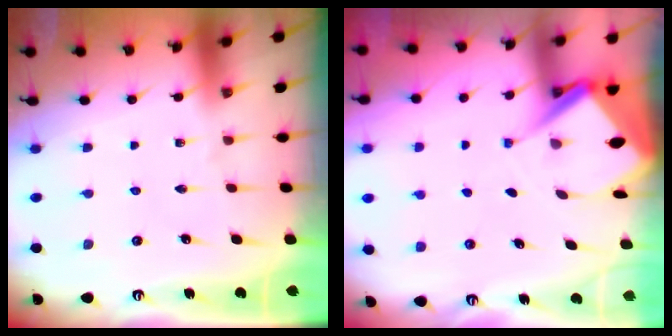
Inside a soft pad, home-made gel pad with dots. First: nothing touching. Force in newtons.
{"total": 6.8, "press": 6.8, "slide": 0.7}